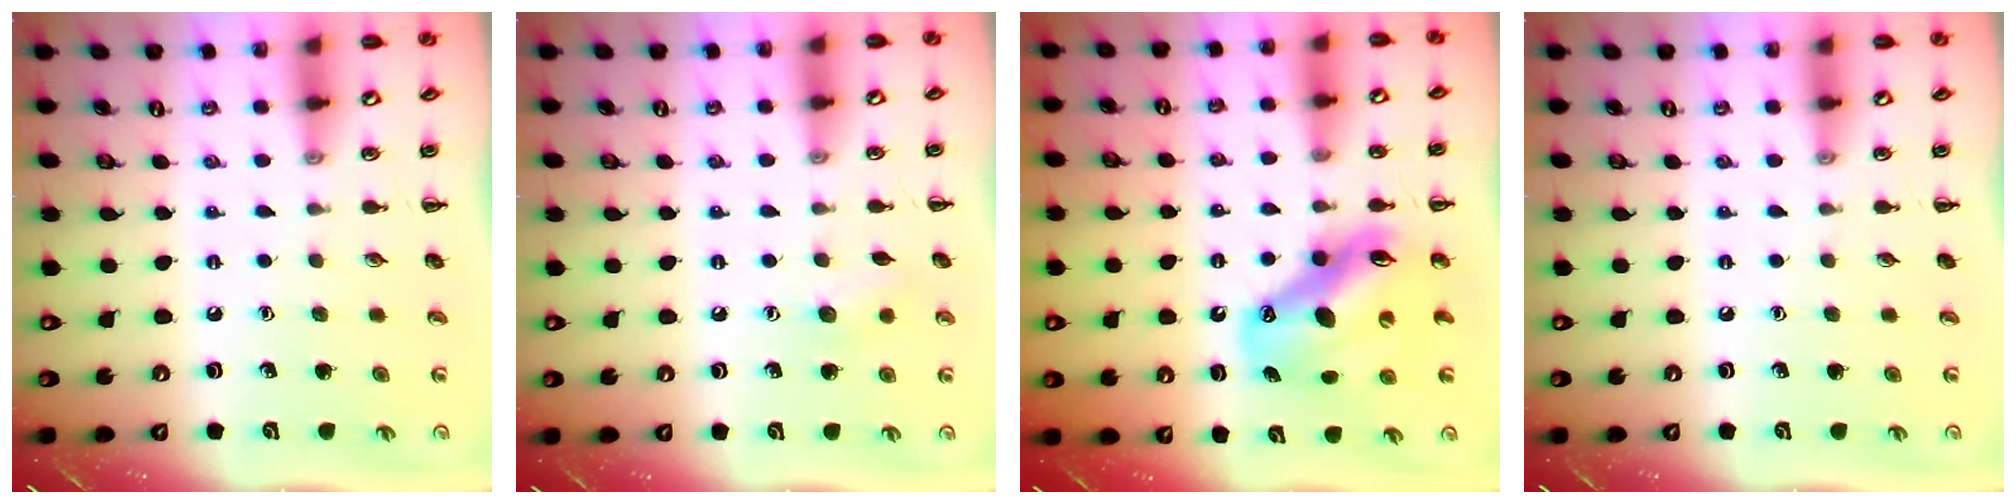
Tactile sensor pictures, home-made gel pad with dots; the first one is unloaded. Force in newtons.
{"total": 5.9, "press": 5.7, "slide": 1.3}
{"total": 12.7, "press": 12.2, "slide": 3.7}
{"total": 0.0}